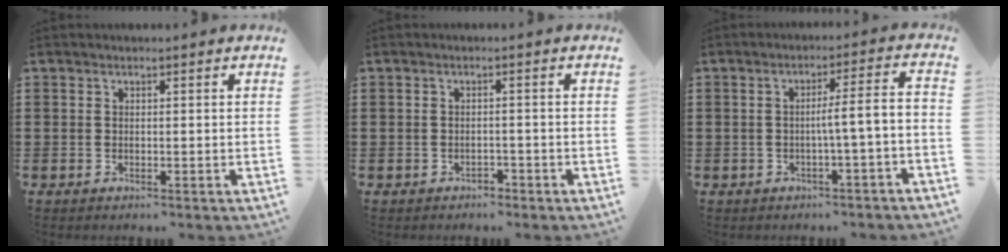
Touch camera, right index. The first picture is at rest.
{"total": 1.4, "force": [-1.3, 0.4, -0.1], "torque": [-0.006, 0.001, -0.030]}
{"total": 4.2, "force": [-1.9, -0.3, 3.8], "torque": [-0.071, 0.000, -0.040]}